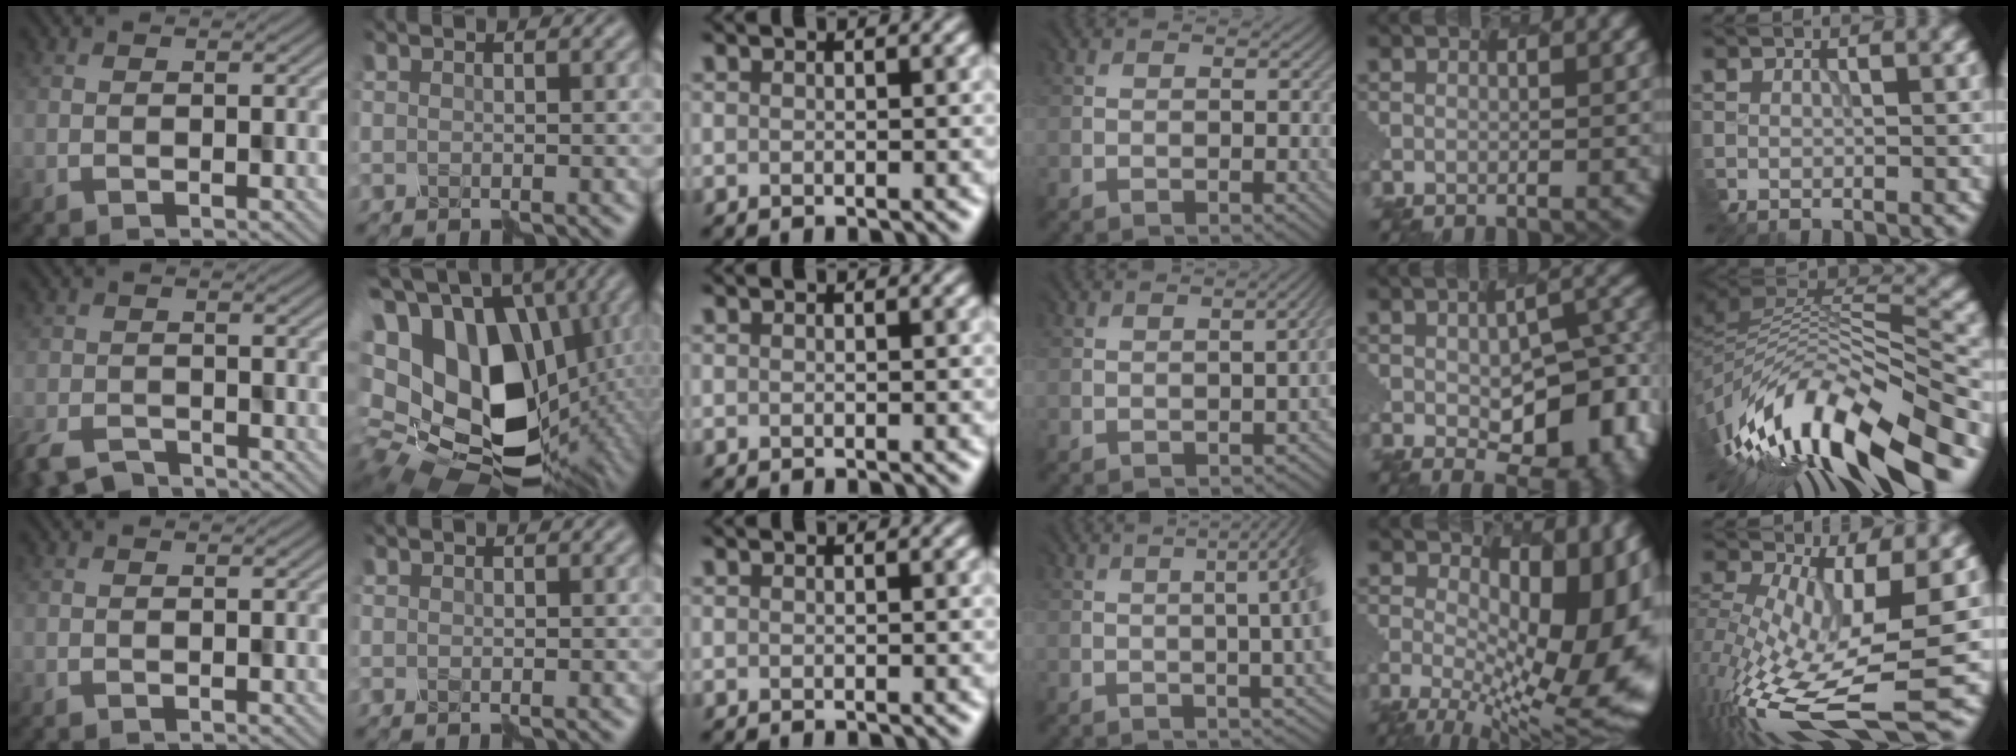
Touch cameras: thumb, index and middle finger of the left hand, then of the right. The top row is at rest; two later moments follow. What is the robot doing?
{"motion": "disassemble", "object": "hinged jar"}